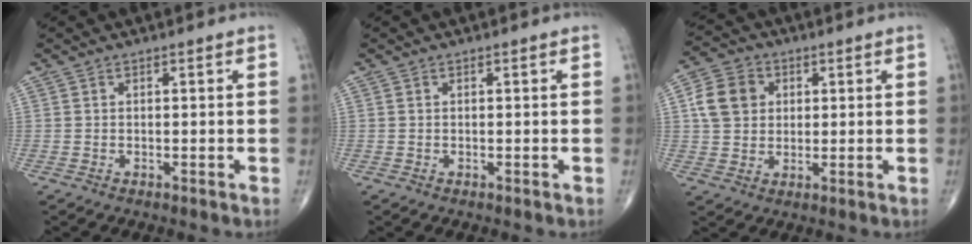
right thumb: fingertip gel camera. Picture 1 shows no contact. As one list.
[{"total": 0.0}, {"total": 8.6, "force": [1.9, 7.2, 4.3], "torque": [-0.061, 0.004, 0.029]}]